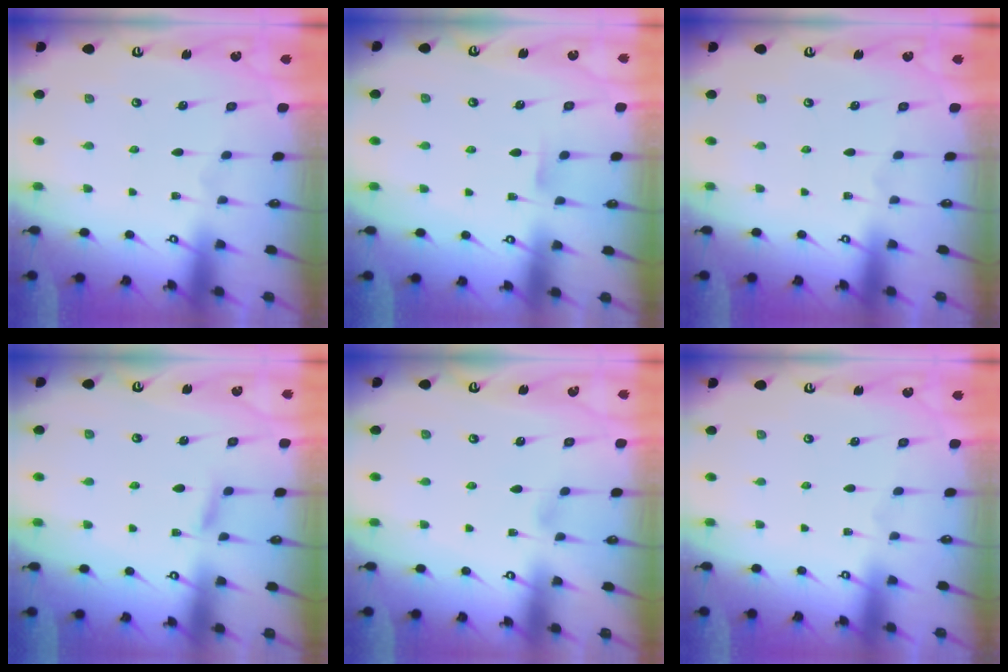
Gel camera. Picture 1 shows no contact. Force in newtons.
{"total": 3.9, "press": 3.8, "slide": 0.4}
{"total": 0.0}
{"total": 4.8, "press": 4.7, "slide": 0.6}
{"total": 2.8, "press": 2.8, "slide": 0.3}
{"total": 0.0}